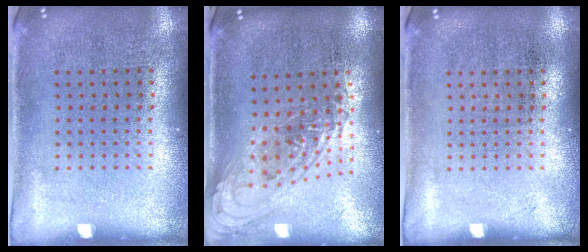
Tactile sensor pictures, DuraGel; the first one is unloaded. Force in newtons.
{"total": 1.1, "press": 1.0, "slide": 0.4}
{"total": 0.0}